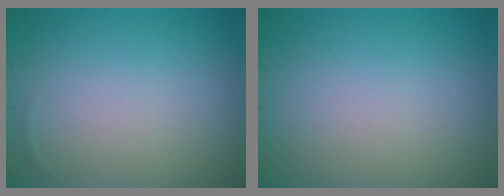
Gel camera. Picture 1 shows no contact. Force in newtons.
{"total": 0.0}